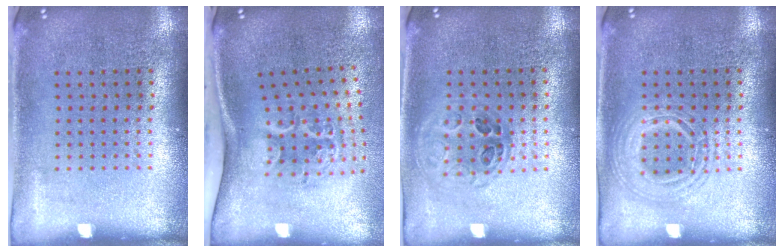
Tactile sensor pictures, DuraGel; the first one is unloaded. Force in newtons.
{"total": 2.2, "press": 1.3, "slide": 1.8}
{"total": 1.1, "press": 1.0, "slide": 0.5}
{"total": 2.5, "press": 2.5, "slide": 0.3}